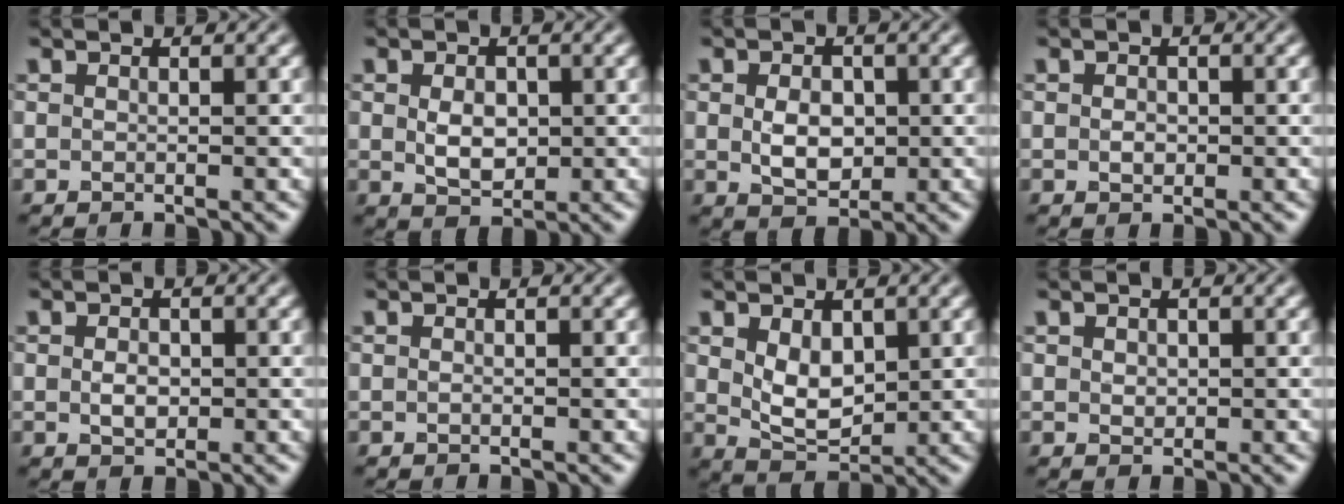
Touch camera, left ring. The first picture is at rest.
{"total": 2.8, "force": [0.1, 1.9, 2.0], "torque": [-0.041, -0.003, 0.005]}
{"total": 3.2, "force": [0.0, 2.2, 2.3], "torque": [-0.047, -0.003, 0.001]}
{"total": 1.0, "force": [-0.1, 0.7, 0.7], "torque": [-0.012, -0.003, -0.003]}
{"total": 1.7, "force": [-0.1, 1.2, 1.2], "torque": [-0.024, -0.002, -0.001]}
{"total": 0.0}
{"total": 3.7, "force": [0.9, 2.4, 2.7], "torque": [-0.058, -0.006, 0.023]}
{"total": 0.8, "force": [0.2, 0.7, 0.4], "torque": [-0.008, -0.003, 0.006]}